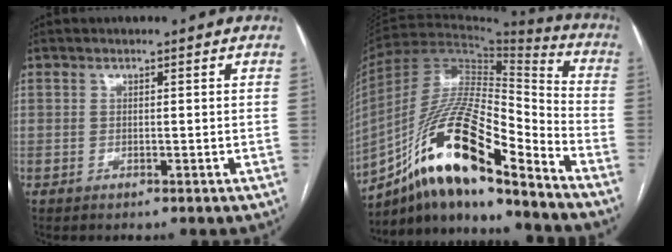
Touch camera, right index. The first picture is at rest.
{"total": 20.3, "force": [-12.7, 3.5, 15.5], "torque": [-0.292, 0.003, -0.223]}